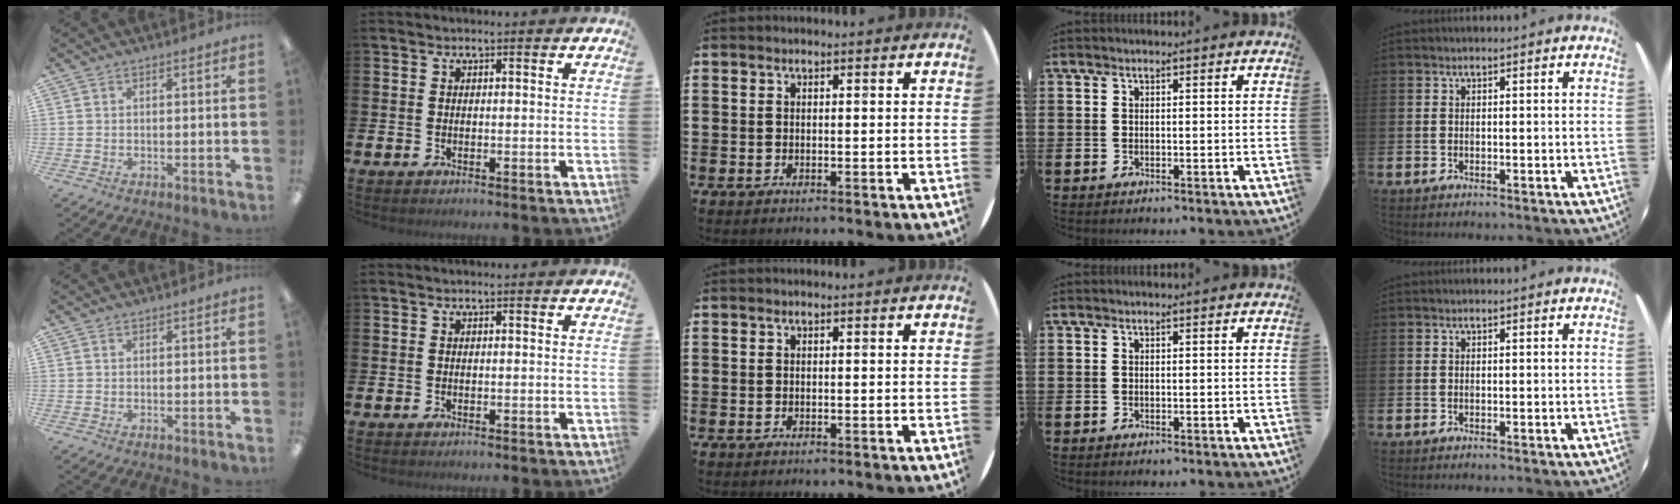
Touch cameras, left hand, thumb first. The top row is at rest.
{}